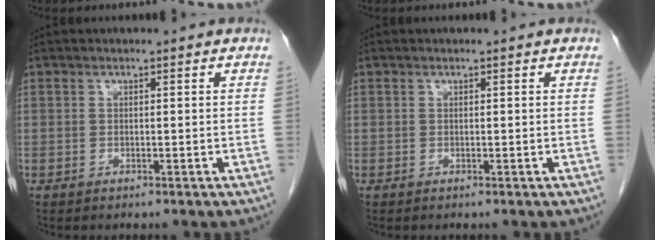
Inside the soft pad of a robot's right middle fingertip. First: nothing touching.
{"total": 0.0}